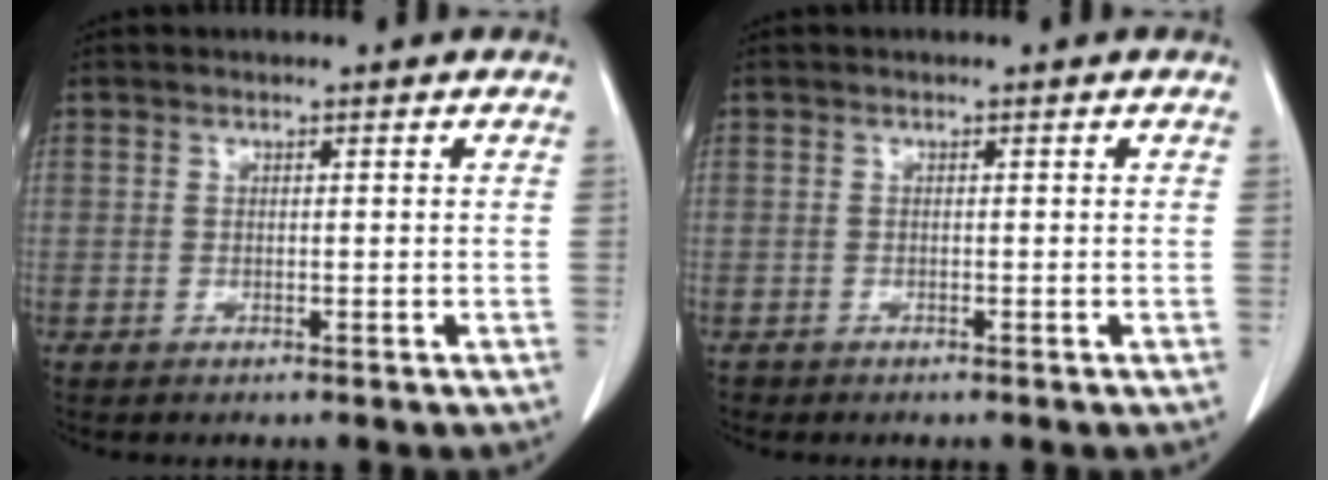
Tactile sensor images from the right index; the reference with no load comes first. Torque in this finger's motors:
{"motor_torque": [-0.19, 0.07, -0.40, -0.08]}